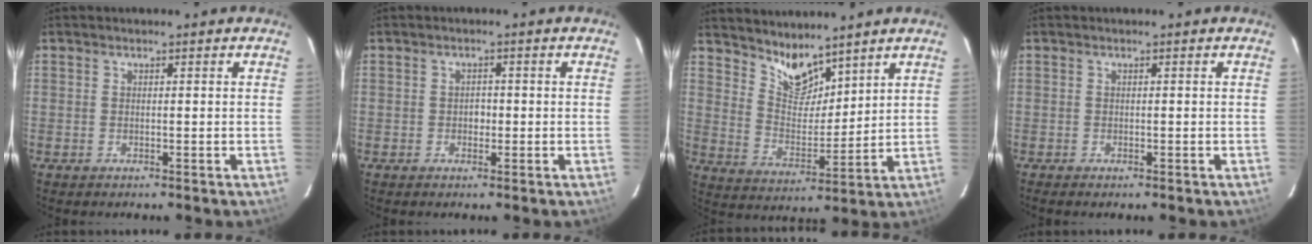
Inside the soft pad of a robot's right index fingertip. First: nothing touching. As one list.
[{"total": 1.5, "force": [-0.4, 1.3, 0.6], "torque": [-0.009, 0.006, -0.005]}, {"total": 8.2, "force": [6.9, 2.9, 3.2], "torque": [-0.050, -0.004, 0.136]}, {"total": 1.0, "force": [-0.8, 0.3, 0.5], "torque": [-0.012, -0.003, -0.013]}]